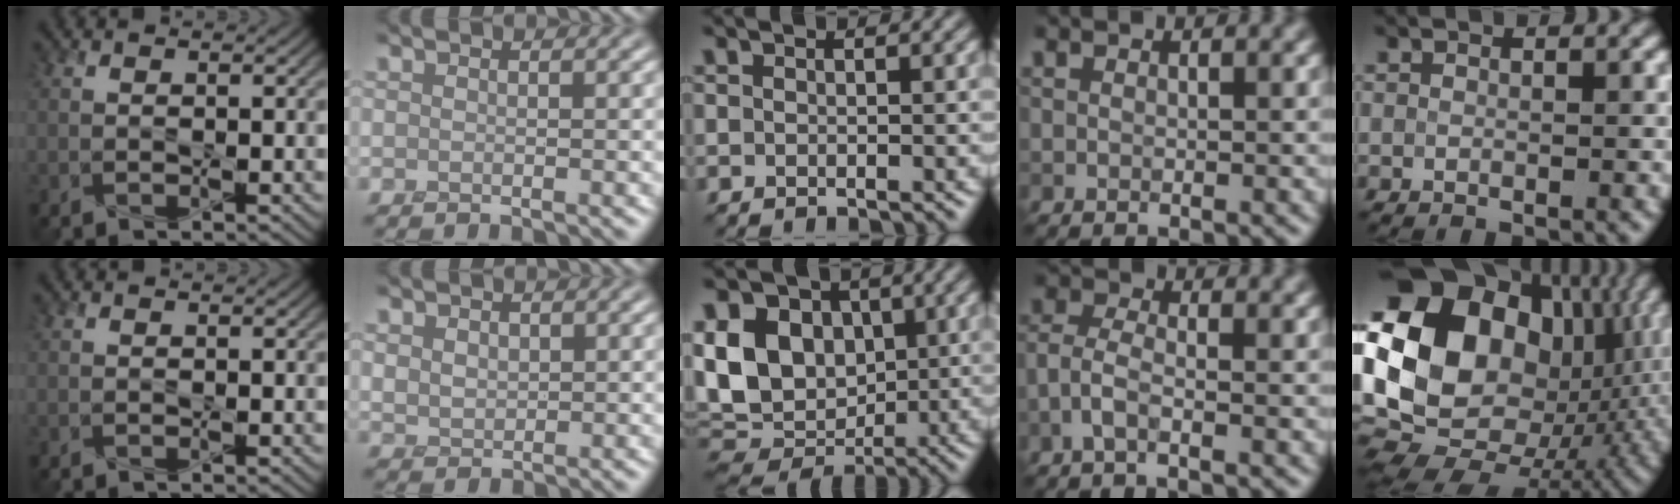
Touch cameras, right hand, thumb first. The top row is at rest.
{"index": {"total": 2.1, "force": [0.8, 1.6, 1.1], "torque": [-0.031, 0.000, 0.014]}, "middle": {"total": 13.3, "force": [2.4, 10.2, 8.1], "torque": [-0.152, 0.018, 0.036]}, "ring": {"total": 2.2, "force": [-1.2, 0.7, 1.7], "torque": [-0.042, 0.004, -0.035]}, "little": {"total": 19.3, "force": [2.5, 14.4, 12.5], "torque": [-0.237, 0.016, 0.060]}}